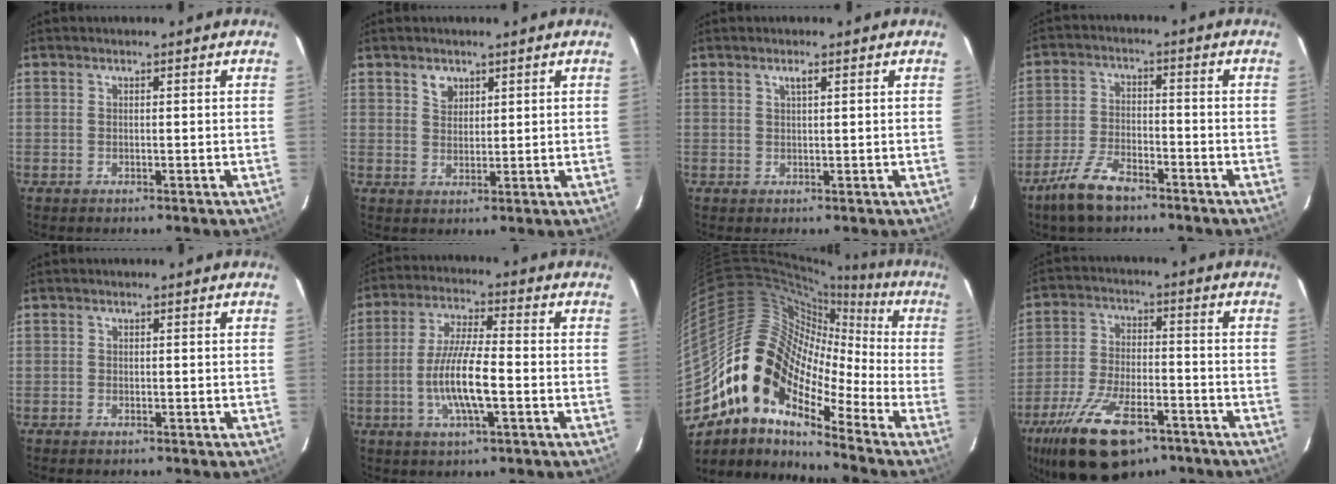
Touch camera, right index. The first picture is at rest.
{"total": 2.9, "force": [1.7, 2.1, 1.0], "torque": [-0.010, 0.008, 0.031]}
{"total": 1.2, "force": [0.7, 0.2, 1.0], "torque": [-0.017, 0.004, 0.011]}
{"total": 8.9, "force": [-6.5, 3.4, 5.0], "torque": [-0.119, -0.002, -0.122]}
{"total": 0.7, "force": [-0.6, 0.4, 0.3], "torque": [-0.004, 0.001, -0.010]}
{"total": 10.6, "force": [-2.8, 1.8, 10.0], "torque": [-0.197, -0.003, -0.055]}
{"total": 15.9, "force": [-8.8, 8.8, 9.9], "torque": [-0.160, 0.011, -0.188]}
{"total": 19.3, "force": [-12.2, 8.7, 12.1], "torque": [-0.248, -0.023, -0.202]}